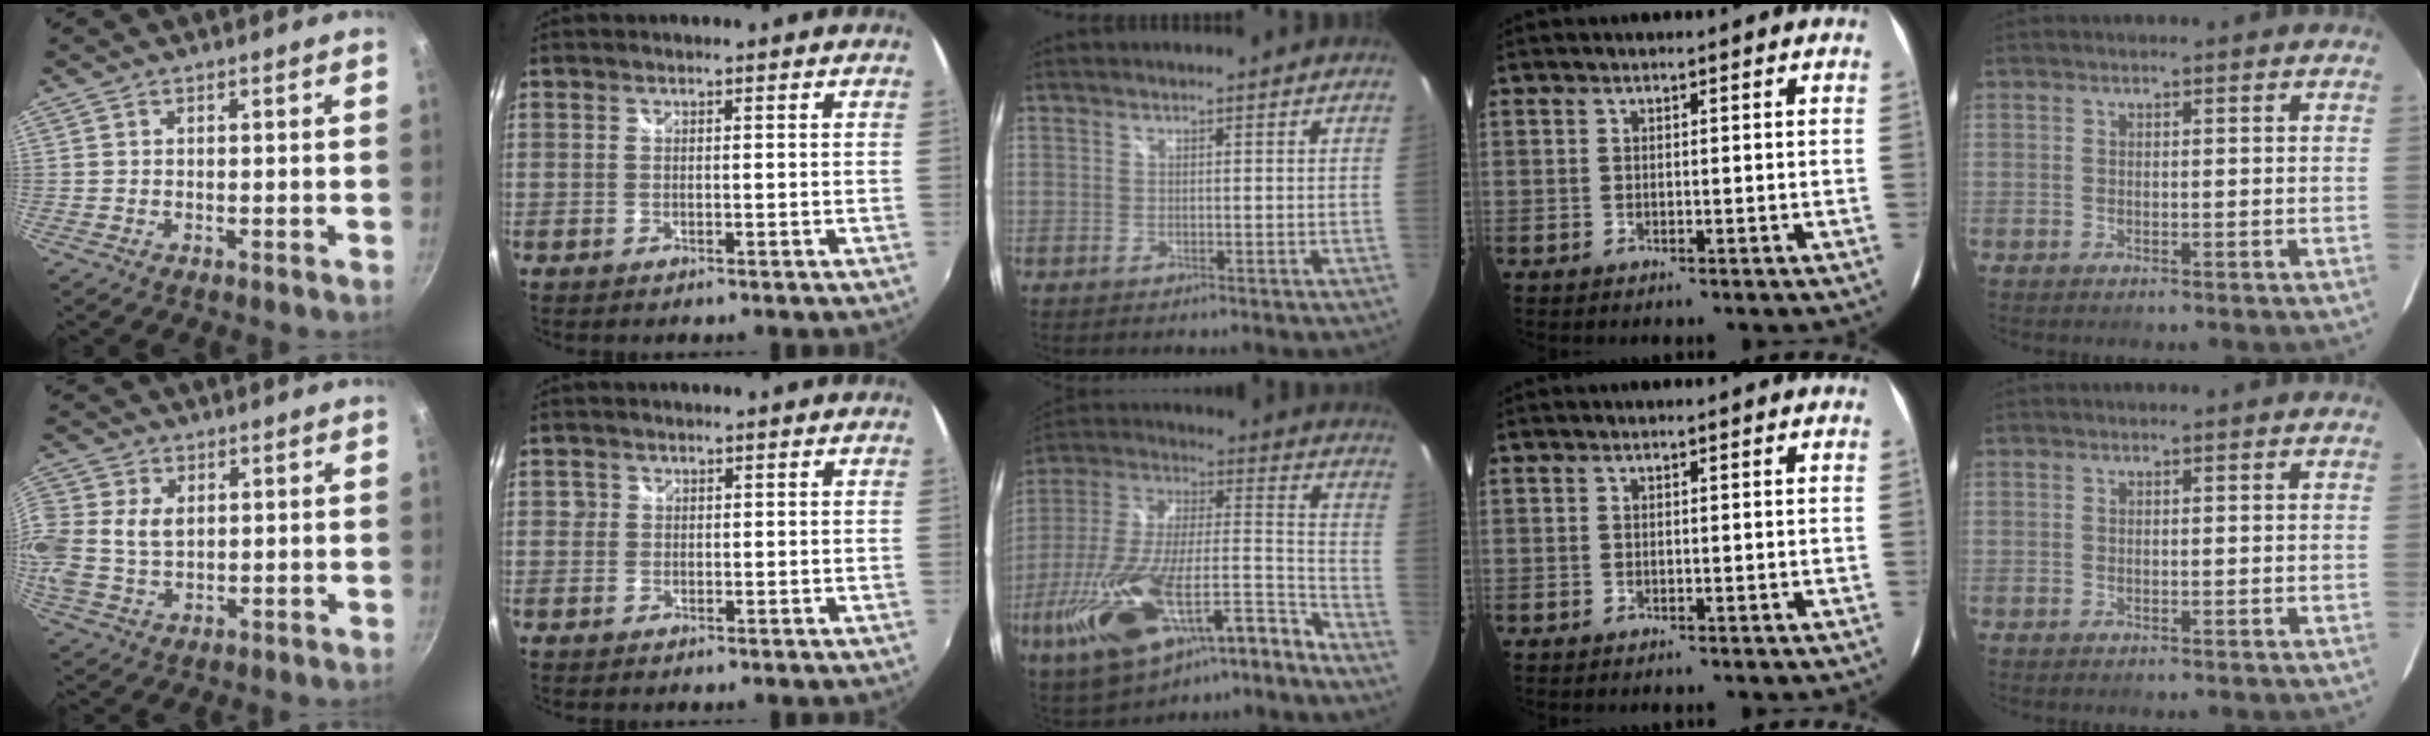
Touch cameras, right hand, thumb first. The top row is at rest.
{"thumb": {"total": 11.1, "force": [1.7, 8.4, 7.0], "torque": [-0.170, 0.013, 0.033]}, "index": {"total": 1.1, "force": [0.1, 1.1, 0.1], "torque": [0.000, 0.002, -0.001]}, "middle": {"total": 24.3, "force": [-15.4, 7.4, 17.2], "torque": [-0.319, -0.019, -0.262]}}